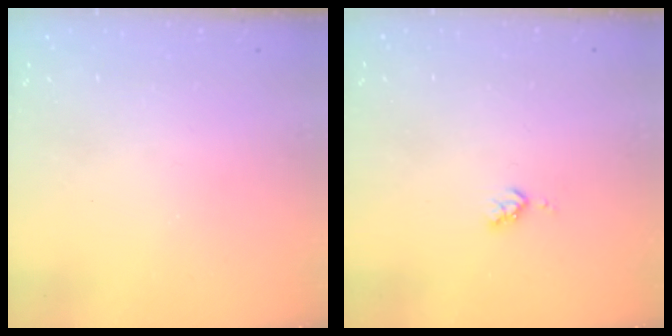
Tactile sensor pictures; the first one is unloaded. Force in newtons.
{"total": 3.2, "press": 3.2, "slide": 0.4}